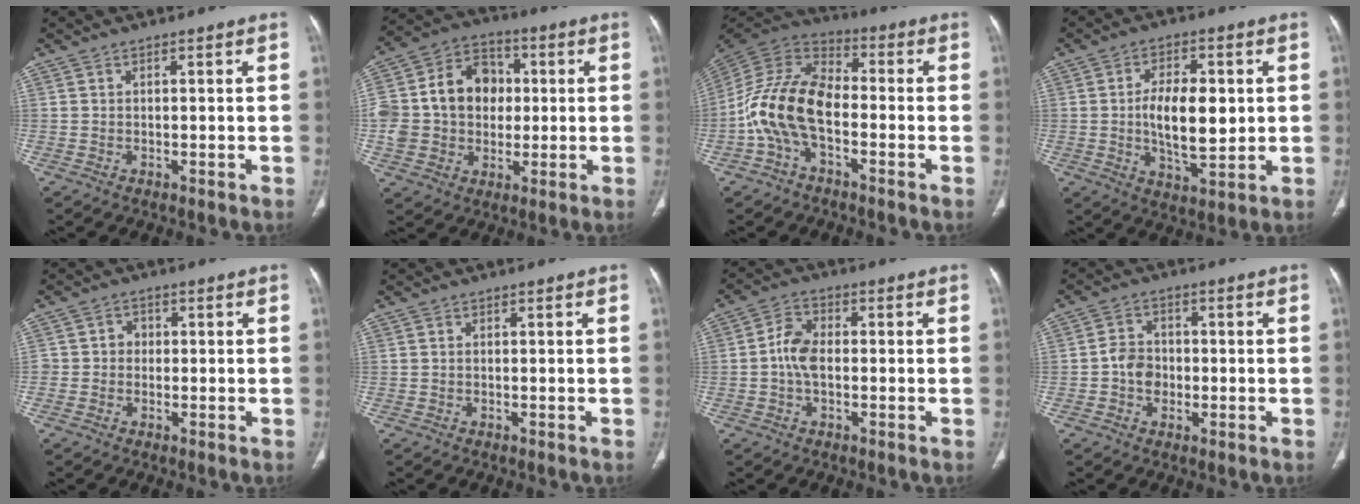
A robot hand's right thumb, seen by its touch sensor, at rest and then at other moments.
{"total": 18.3, "force": [1.1, 14.8, 10.8], "torque": [-0.188, 0.033, 0.024]}
{"total": 14.4, "force": [-3.5, 8.4, 11.2], "torque": [-0.219, 0.048, -0.075]}
{"total": 11.1, "force": [0.5, 5.3, 9.7], "torque": [-0.148, -0.008, 0.013]}
{"total": 2.8, "force": [-0.1, 2.6, 0.9], "torque": [0.010, 0.010, -0.007]}
{"total": 0.0}
{"total": 5.7, "force": [-0.5, 3.6, 4.4], "torque": [-0.082, 0.015, -0.016]}
{"total": 5.1, "force": [-0.8, 4.2, 2.8], "torque": [-0.030, 0.013, -0.020]}